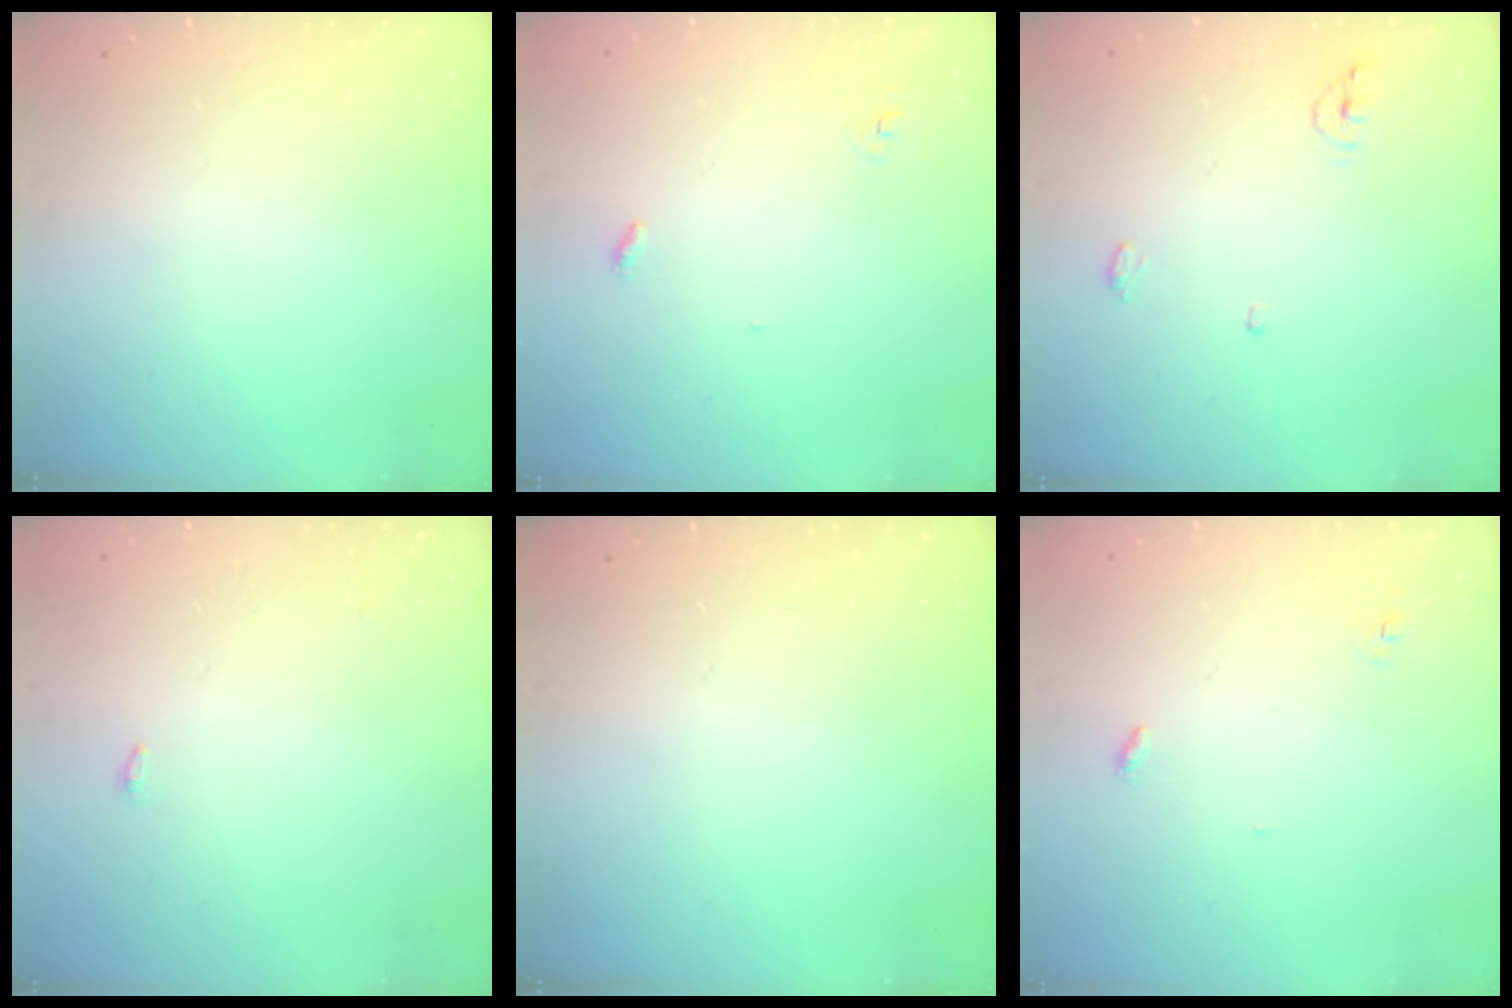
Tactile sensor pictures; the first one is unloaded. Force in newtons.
{"total": 2.8, "press": 2.8, "slide": 0.2}
{"total": 5.7, "press": 5.7, "slide": 0.9}
{"total": 6.3, "press": 2.7, "slide": 5.7}
{"total": 0.0}
{"total": 2.8, "press": 2.8, "slide": 0.2}